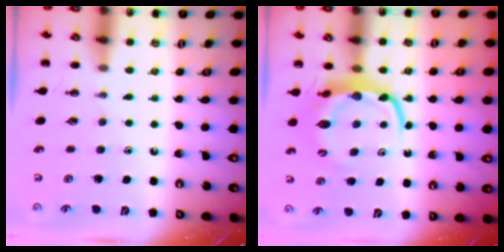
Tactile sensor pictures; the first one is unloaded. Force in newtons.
{"total": 7.4, "press": 7.3, "slide": 1.0}